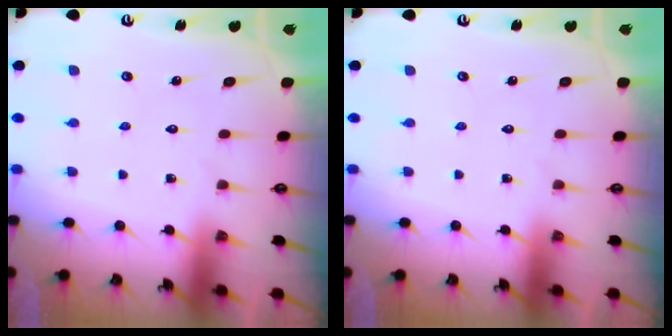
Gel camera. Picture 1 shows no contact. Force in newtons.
{"total": 0.0}